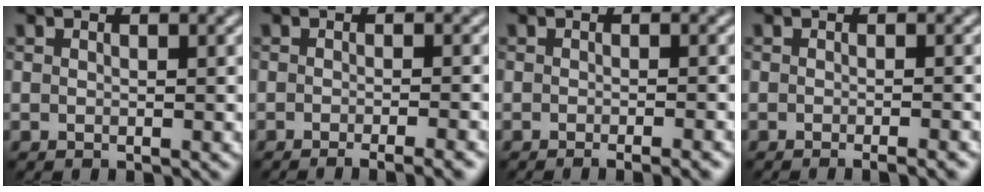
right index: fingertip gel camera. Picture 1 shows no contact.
{"total": 3.8, "force": [-2.6, 0.9, 2.6], "torque": [-0.024, 0.006, -0.033]}
{"total": 2.3, "force": [-1.6, 0.4, 1.7], "torque": [-0.013, -0.001, -0.025]}
{"total": 1.9, "force": [-1.3, 0.4, 1.4], "torque": [-0.009, -0.003, -0.022]}